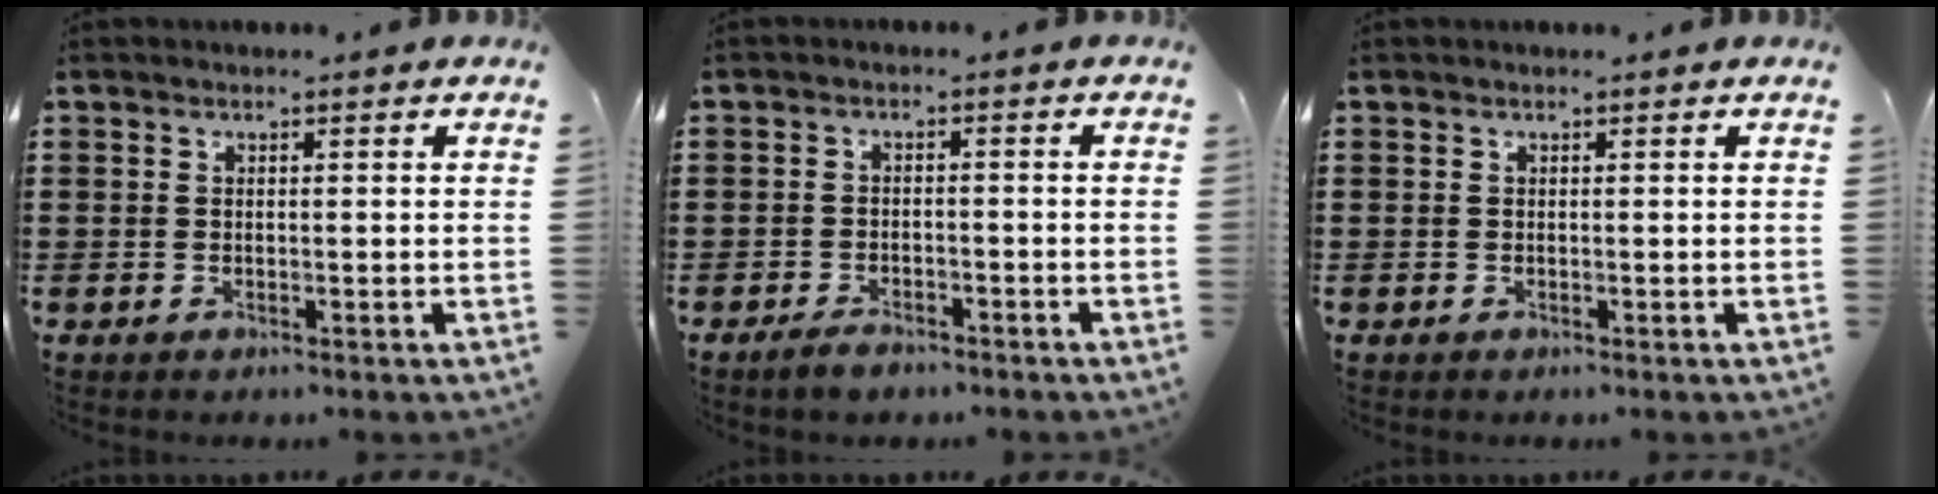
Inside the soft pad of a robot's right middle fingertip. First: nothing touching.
{"total": 2.2, "force": [-1.9, 0.7, 0.9], "torque": [-0.016, 0.004, -0.036]}
{"total": 0.0}